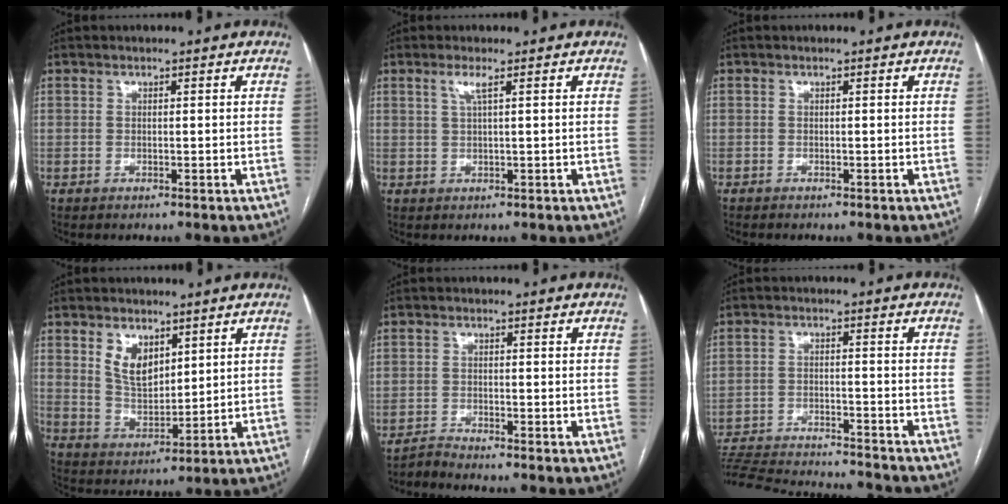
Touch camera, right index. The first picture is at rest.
{"total": 1.9, "force": [0.9, -0.2, 1.7], "torque": [-0.041, 0.002, 0.018]}
{"total": 0.8, "force": [-0.7, 0.2, 0.2], "torque": [-0.011, -0.002, -0.010]}
{"total": 6.9, "force": [3.5, 3.9, 4.4], "torque": [-0.087, 0.000, 0.078]}
{"total": 2.2, "force": [-2.0, -0.9, -0.3], "torque": [0.000, -0.013, -0.039]}
{"total": 18.9, "force": [-17.8, 0.9, 6.2], "torque": [-0.131, -0.028, -0.264]}